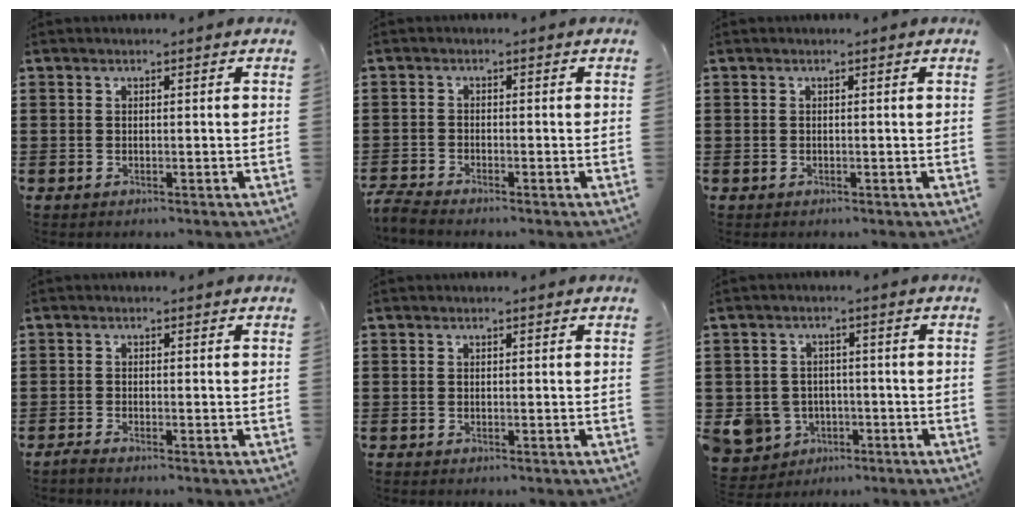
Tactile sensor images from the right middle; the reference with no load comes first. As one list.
[{"total": 2.2, "force": [-2.1, 0.0, 0.6], "torque": [-0.018, -0.001, -0.045]}, {"total": 0.0}, {"total": 2.9, "force": [-2.6, 0.0, 1.3], "torque": [-0.046, -0.006, -0.059]}, {"total": 0.0}, {"total": 5.9, "force": [-2.0, 5.4, 1.4], "torque": [-0.067, 0.001, -0.039]}]